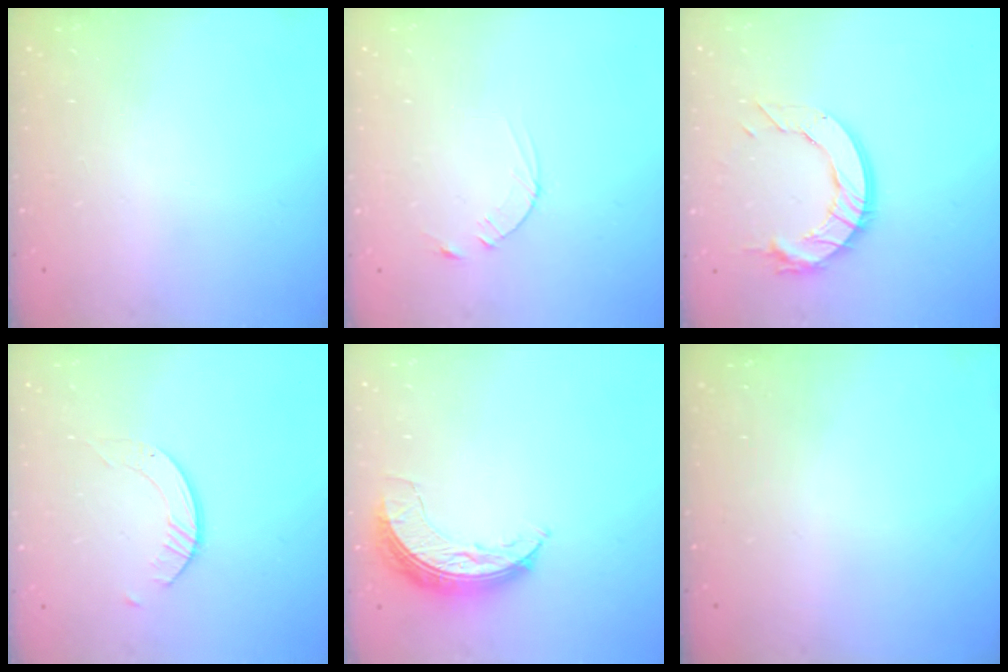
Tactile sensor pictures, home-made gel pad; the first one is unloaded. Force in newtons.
{"total": 2.5, "press": 2.5, "slide": 0.3}
{"total": 13.0, "press": 12.9, "slide": 1.2}
{"total": 2.6, "press": 2.5, "slide": 0.3}
{"total": 7.7, "press": 7.7, "slide": 0.3}
{"total": 0.0}